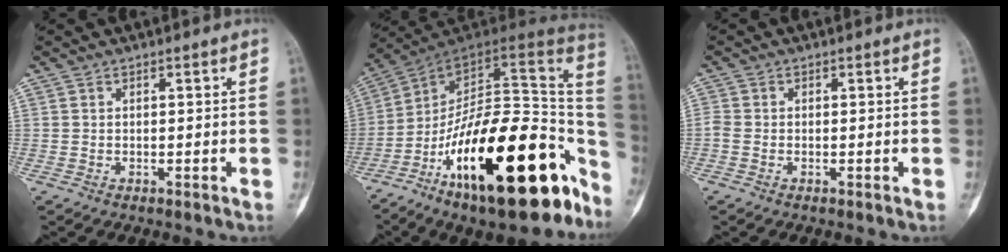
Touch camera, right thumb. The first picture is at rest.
{"total": 33.2, "force": [-13.7, 14.2, 26.8], "torque": [-0.293, 0.080, -0.212]}
{"total": 1.4, "force": [-0.4, 1.0, 0.9], "torque": [-0.019, 0.000, -0.015]}